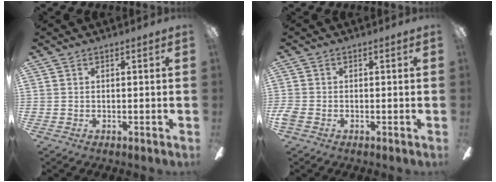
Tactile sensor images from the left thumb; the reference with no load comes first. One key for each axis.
{"total": 1.7, "fx": -0.8, "fy": 1.0, "fz": 1.1, "tx": -0.025, "ty": 0.001, "tz": -0.016}